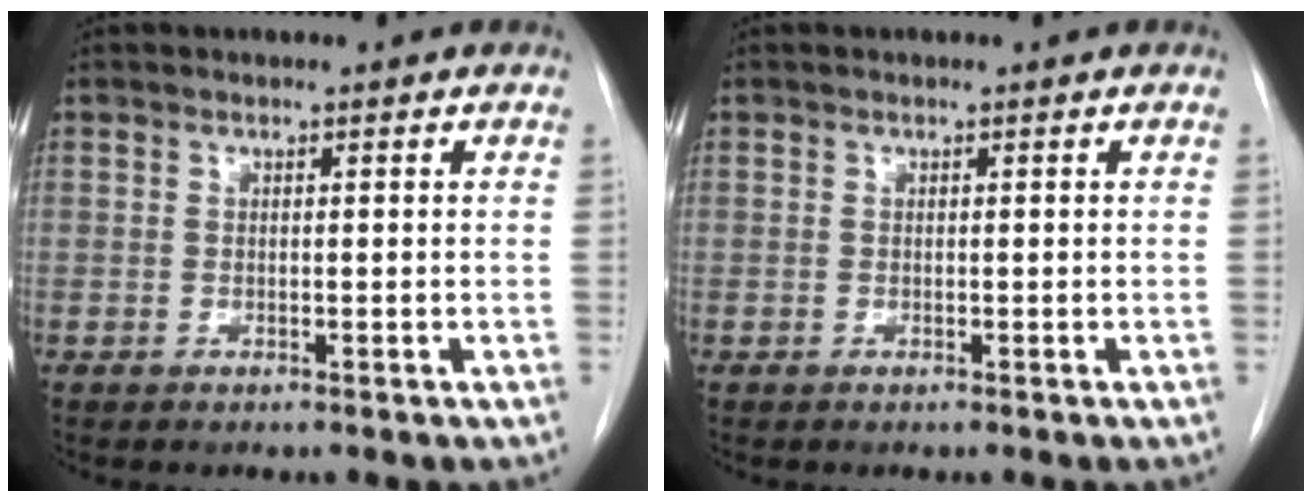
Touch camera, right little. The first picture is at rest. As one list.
[{"total": 0.0}]